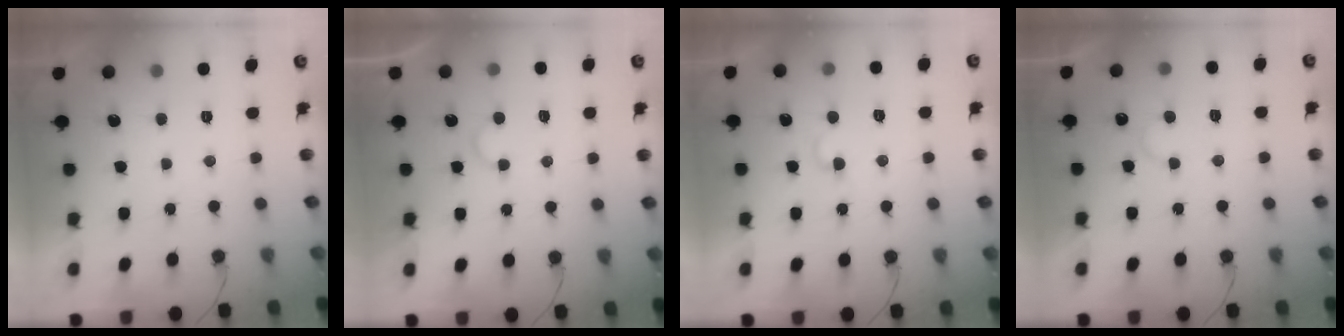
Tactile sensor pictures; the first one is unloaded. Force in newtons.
{"total": 3.8, "press": 3.8, "slide": 0.4}
{"total": 4.0, "press": 3.9, "slide": 0.4}
{"total": 6.1, "press": 6.1, "slide": 0.4}